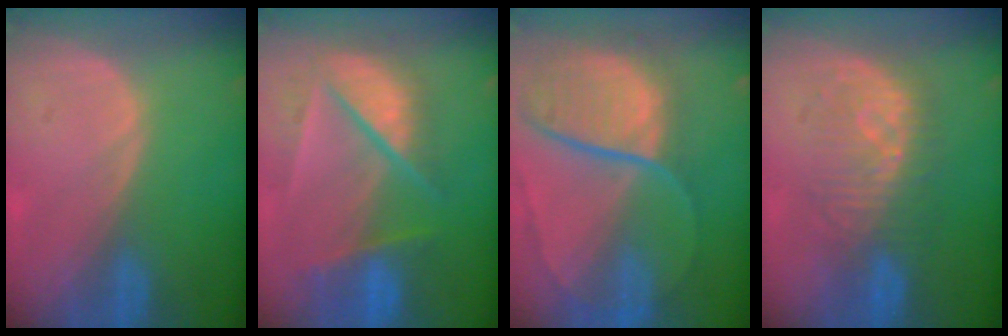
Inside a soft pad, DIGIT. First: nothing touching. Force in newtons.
{"total": 9.8, "press": 8.4, "slide": 5.0}
{"total": 11.0, "press": 9.2, "slide": 6.1}
{"total": 7.9, "press": 7.9, "slide": 0.5}